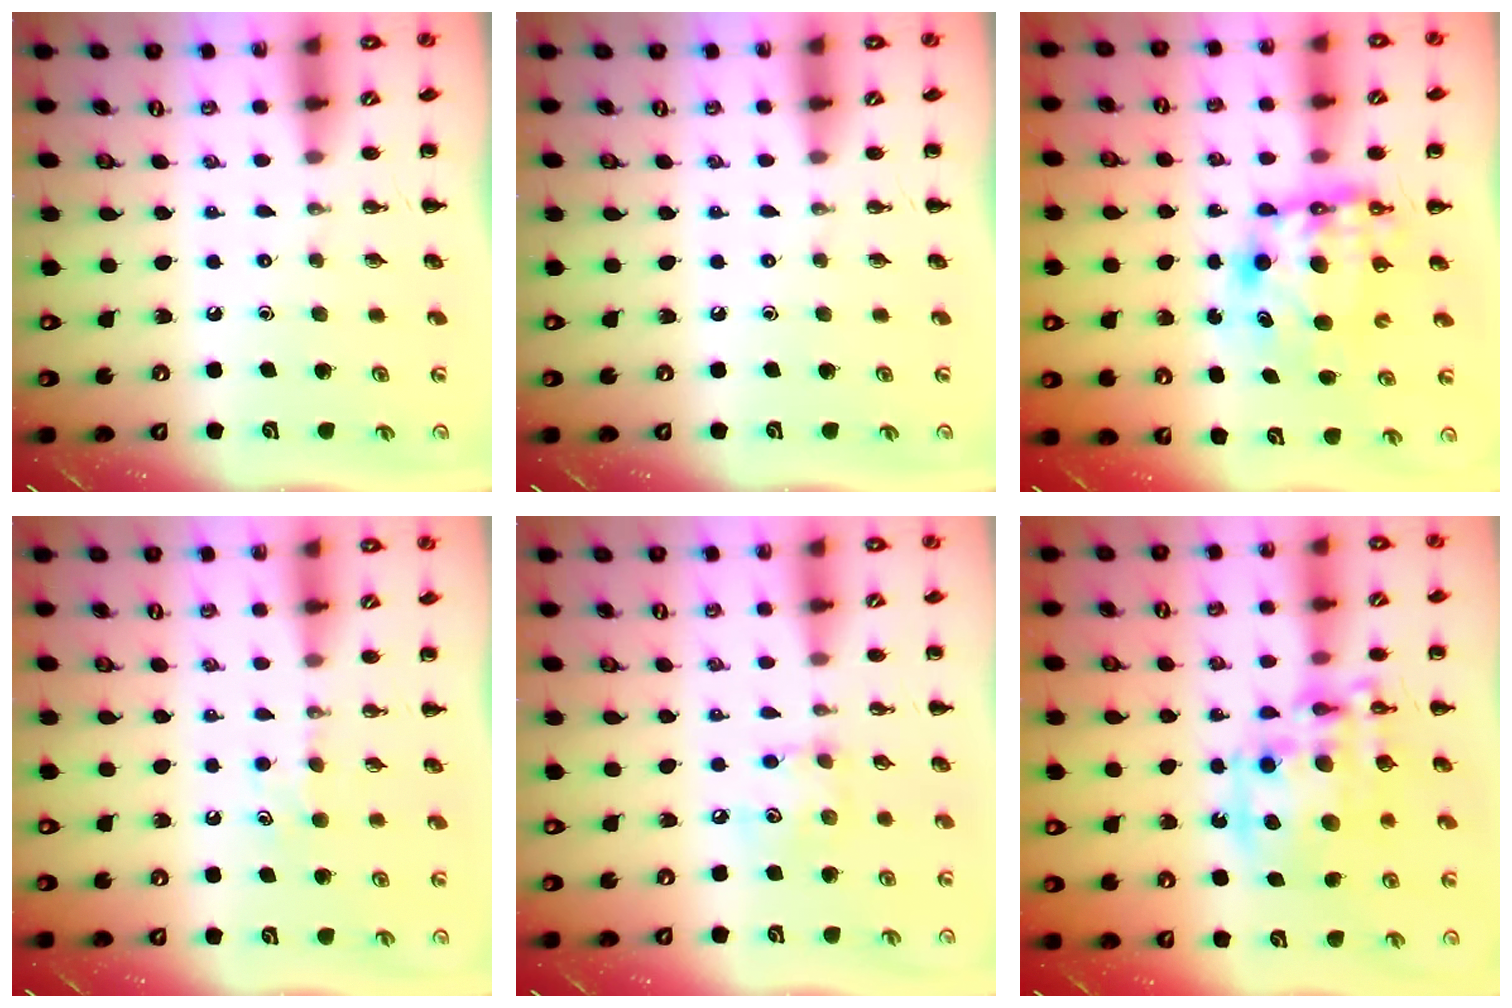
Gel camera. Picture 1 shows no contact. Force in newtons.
{"total": 0.0}
{"total": 8.5, "press": 8.2, "slide": 2.2}
{"total": 4.2, "press": 4.0, "slide": 1.4}
{"total": 6.3, "press": 6.2, "slide": 0.9}
{"total": 15.7, "press": 15.4, "slide": 3.3}